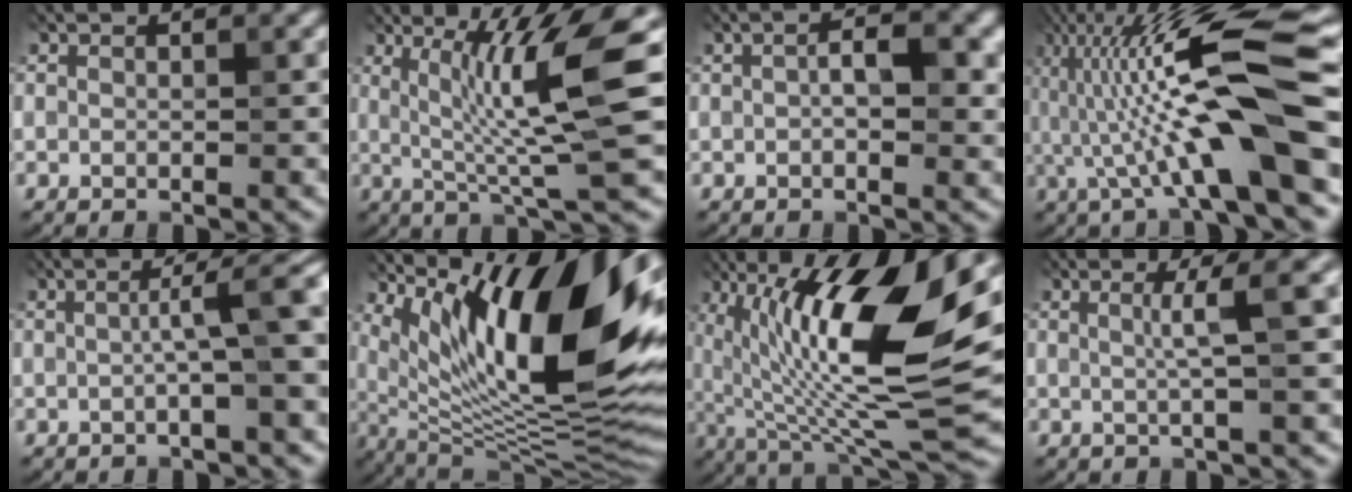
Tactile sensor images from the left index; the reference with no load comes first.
{"total": 8.1, "force": [1.5, 0.6, 8.0], "torque": [-0.136, 0.003, 0.030]}
{"total": 4.2, "force": [0.5, 1.9, 3.7], "torque": [-0.060, 0.007, 0.006]}
{"total": 12.2, "force": [0.2, 1.9, 12.0], "torque": [-0.220, 0.028, 0.005]}
{"total": 4.5, "force": [0.3, 0.3, 4.4], "torque": [-0.074, 0.019, 0.000]}
{"total": 16.0, "force": [6.4, 5.2, 13.7], "torque": [-0.203, -0.005, 0.118]}
{"total": 14.3, "force": [2.7, 3.6, 13.5], "torque": [-0.228, -0.005, 0.052]}
{"total": 3.3, "force": [0.7, 0.2, 3.2], "torque": [-0.054, 0.012, 0.007]}